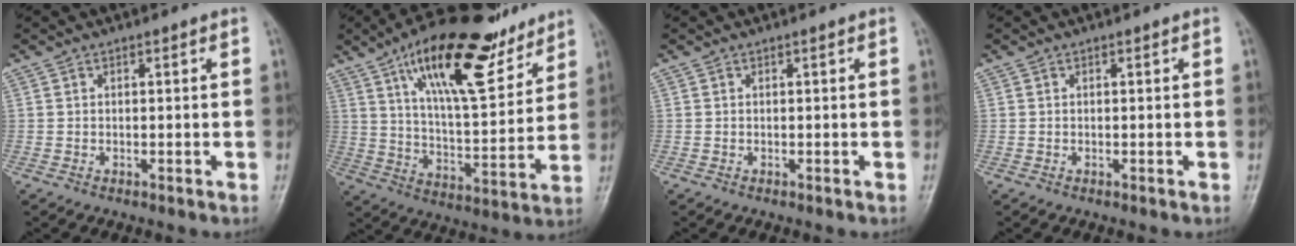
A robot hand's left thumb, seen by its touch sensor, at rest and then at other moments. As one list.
[{"total": 21.5, "force": [13.6, 7.5, 14.9], "torque": [-0.207, -0.058, 0.229]}, {"total": 0.0}, {"total": 0.0}]